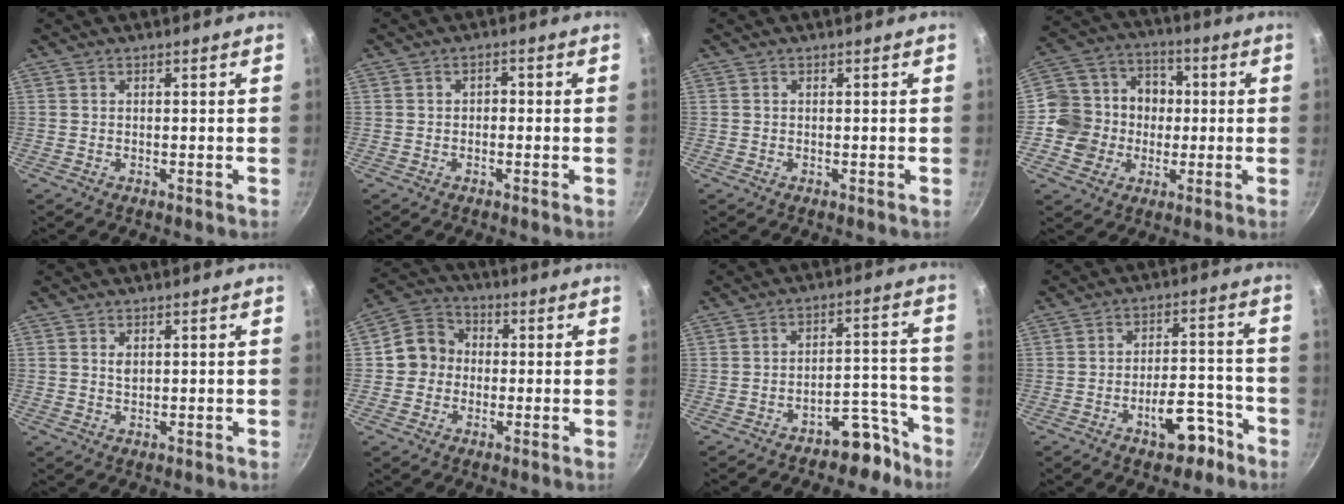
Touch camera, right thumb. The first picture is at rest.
{"total": 1.7, "force": [-0.1, 1.2, 1.2], "torque": [-0.008, 0.010, -0.006]}
{"total": 0.0}
{"total": 14.2, "force": [-1.4, 12.9, 5.6], "torque": [-0.072, 0.036, -0.027]}
{"total": 1.6, "force": [0.6, 1.0, 1.1], "torque": [-0.013, -0.004, 0.014]}
{"total": 8.1, "force": [-0.3, 7.4, 3.4], "torque": [-0.038, 0.028, -0.020]}
{"total": 7.1, "force": [-5.8, 3.1, 2.8], "torque": [-0.015, 0.090, -0.090]}
{"total": 8.2, "force": [-4.8, 4.0, 5.3], "torque": [-0.064, 0.052, -0.070]}